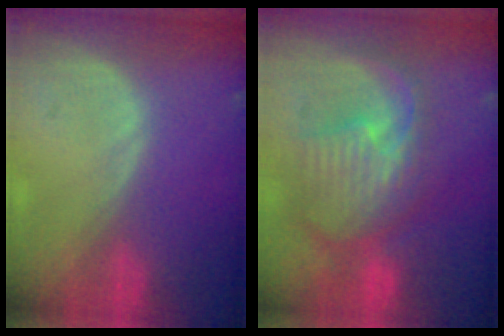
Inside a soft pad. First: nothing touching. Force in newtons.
{"total": 10.6, "press": 9.5, "slide": 4.7}